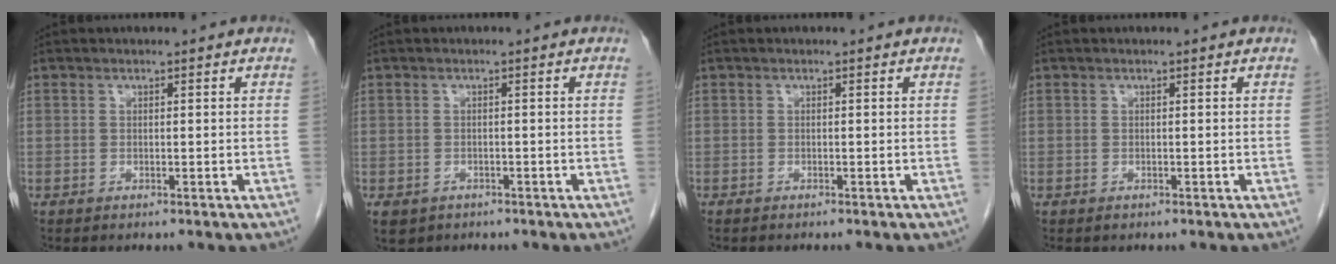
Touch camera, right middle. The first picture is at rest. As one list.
[{"total": 4.7, "force": [-2.9, 3.4, 1.4], "torque": [-0.027, -0.001, -0.040]}, {"total": 0.8, "force": [-0.7, 0.0, 0.4], "torque": [-0.004, -0.001, -0.010]}, {"total": 0.0}]